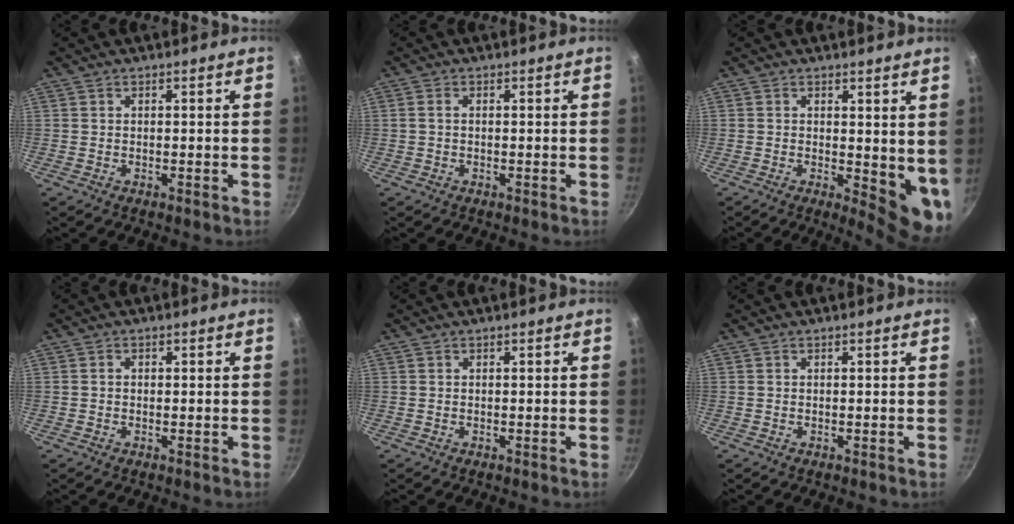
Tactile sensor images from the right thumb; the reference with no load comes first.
{"total": 1.0, "force": [0.0, 0.6, 0.8], "torque": [-0.018, 0.005, 0.000]}
{"total": 7.7, "force": [1.0, 3.5, 6.8], "torque": [-0.071, -0.021, 0.016]}
{"total": 0.7, "force": [0.0, 0.6, 0.4], "torque": [-0.006, 0.005, -0.001]}
{"total": 0.0}
{"total": 0.0}